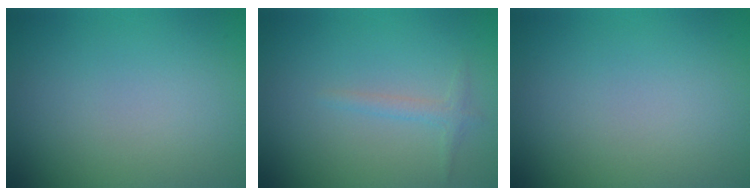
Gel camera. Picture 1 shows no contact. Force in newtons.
{"total": 1.1, "press": 1.1, "slide": 0.0}
{"total": 0.0}